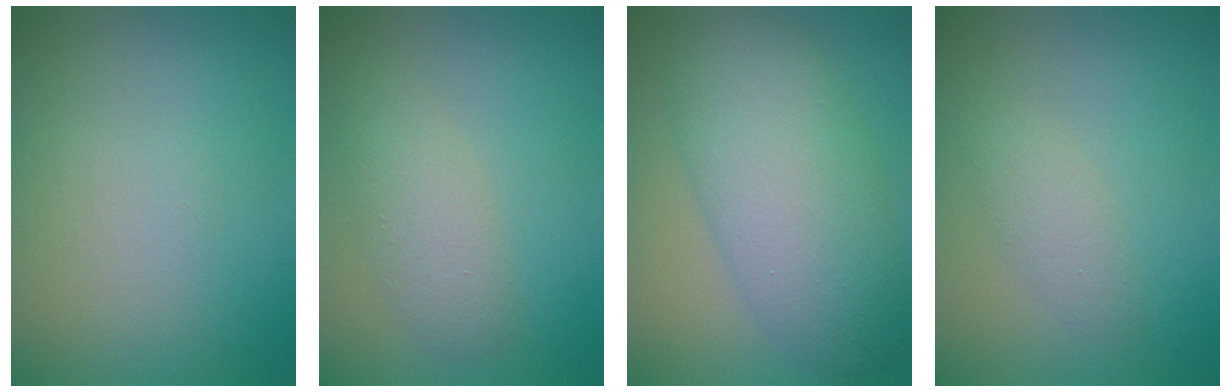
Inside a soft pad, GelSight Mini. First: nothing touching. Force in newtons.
{"total": 2.8, "press": 2.7, "slide": 0.3}
{"total": 8.3, "press": 8.3, "slide": 0.2}
{"total": 1.6, "press": 1.6, "slide": 0.1}